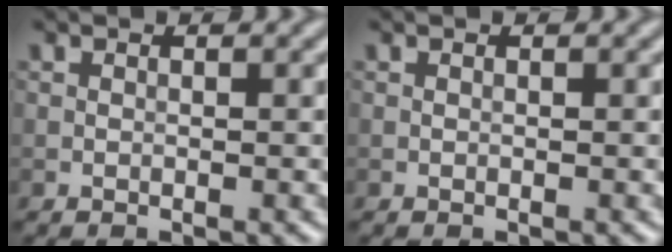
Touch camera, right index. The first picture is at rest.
{"total": 0.0}